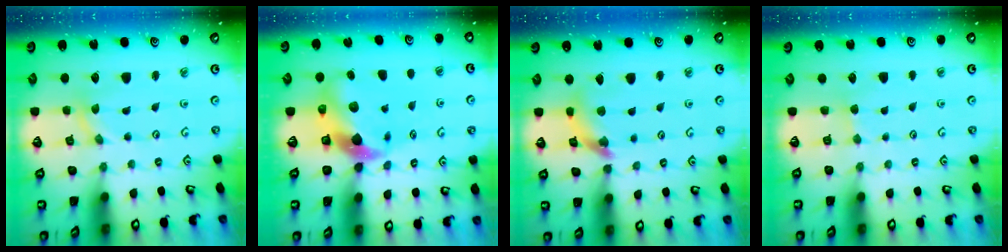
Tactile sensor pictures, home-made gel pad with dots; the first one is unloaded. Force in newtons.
{"total": 10.3, "press": 10.2, "slide": 1.9}
{"total": 10.3, "press": 10.2, "slide": 1.2}
{"total": 2.7, "press": 2.6, "slide": 0.4}